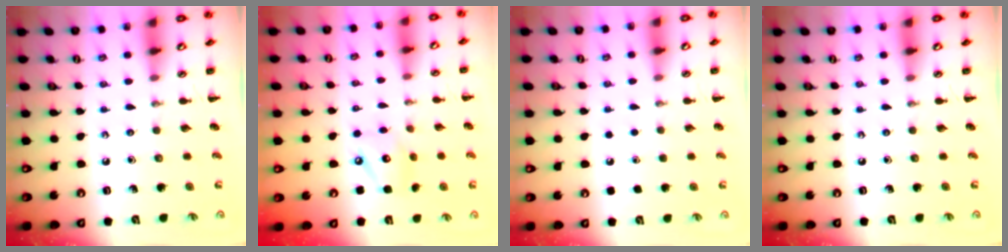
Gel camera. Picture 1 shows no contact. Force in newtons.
{"total": 7.8, "press": 7.7, "slide": 0.7}
{"total": 1.8, "press": 1.7, "slide": 0.1}
{"total": 0.0}